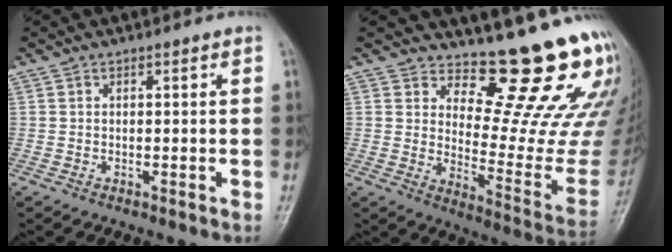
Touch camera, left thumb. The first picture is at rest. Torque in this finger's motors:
{"motor_torque": [1.79, 0.92, 0.24, -0.44, 0.11]}